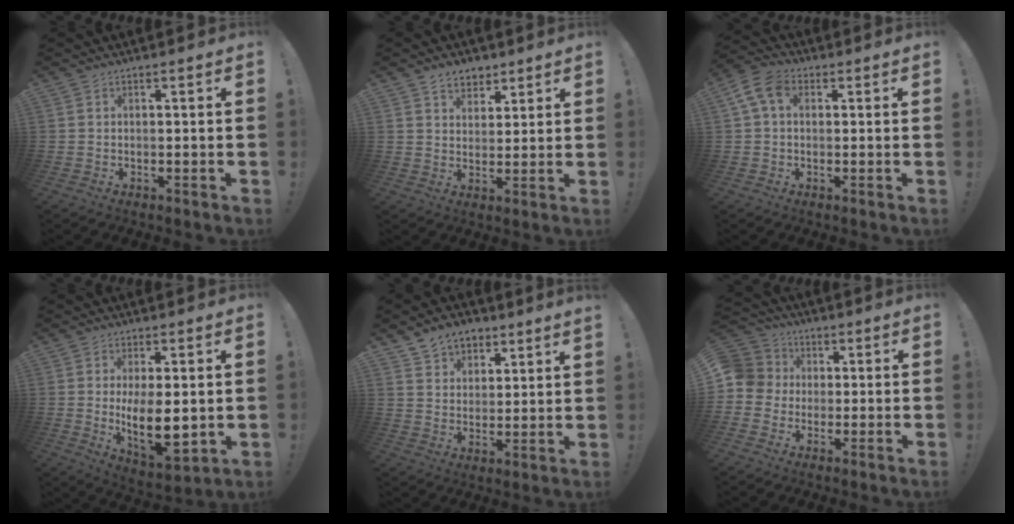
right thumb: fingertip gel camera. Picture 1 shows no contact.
{"total": 6.3, "force": [4.3, 4.4, 1.4], "torque": [-0.010, -0.027, 0.079]}
{"total": 8.1, "force": [2.4, 5.3, 5.6], "torque": [-0.106, 0.006, 0.050]}
{"total": 12.7, "force": [0.4, 5.8, 11.3], "torque": [-0.191, -0.023, 0.009]}
{"total": 7.5, "force": [6.3, 3.9, 1.5], "torque": [-0.030, -0.042, 0.119]}
{"total": 8.3, "force": [-0.5, 8.0, 2.1], "torque": [-0.042, 0.013, -0.005]}